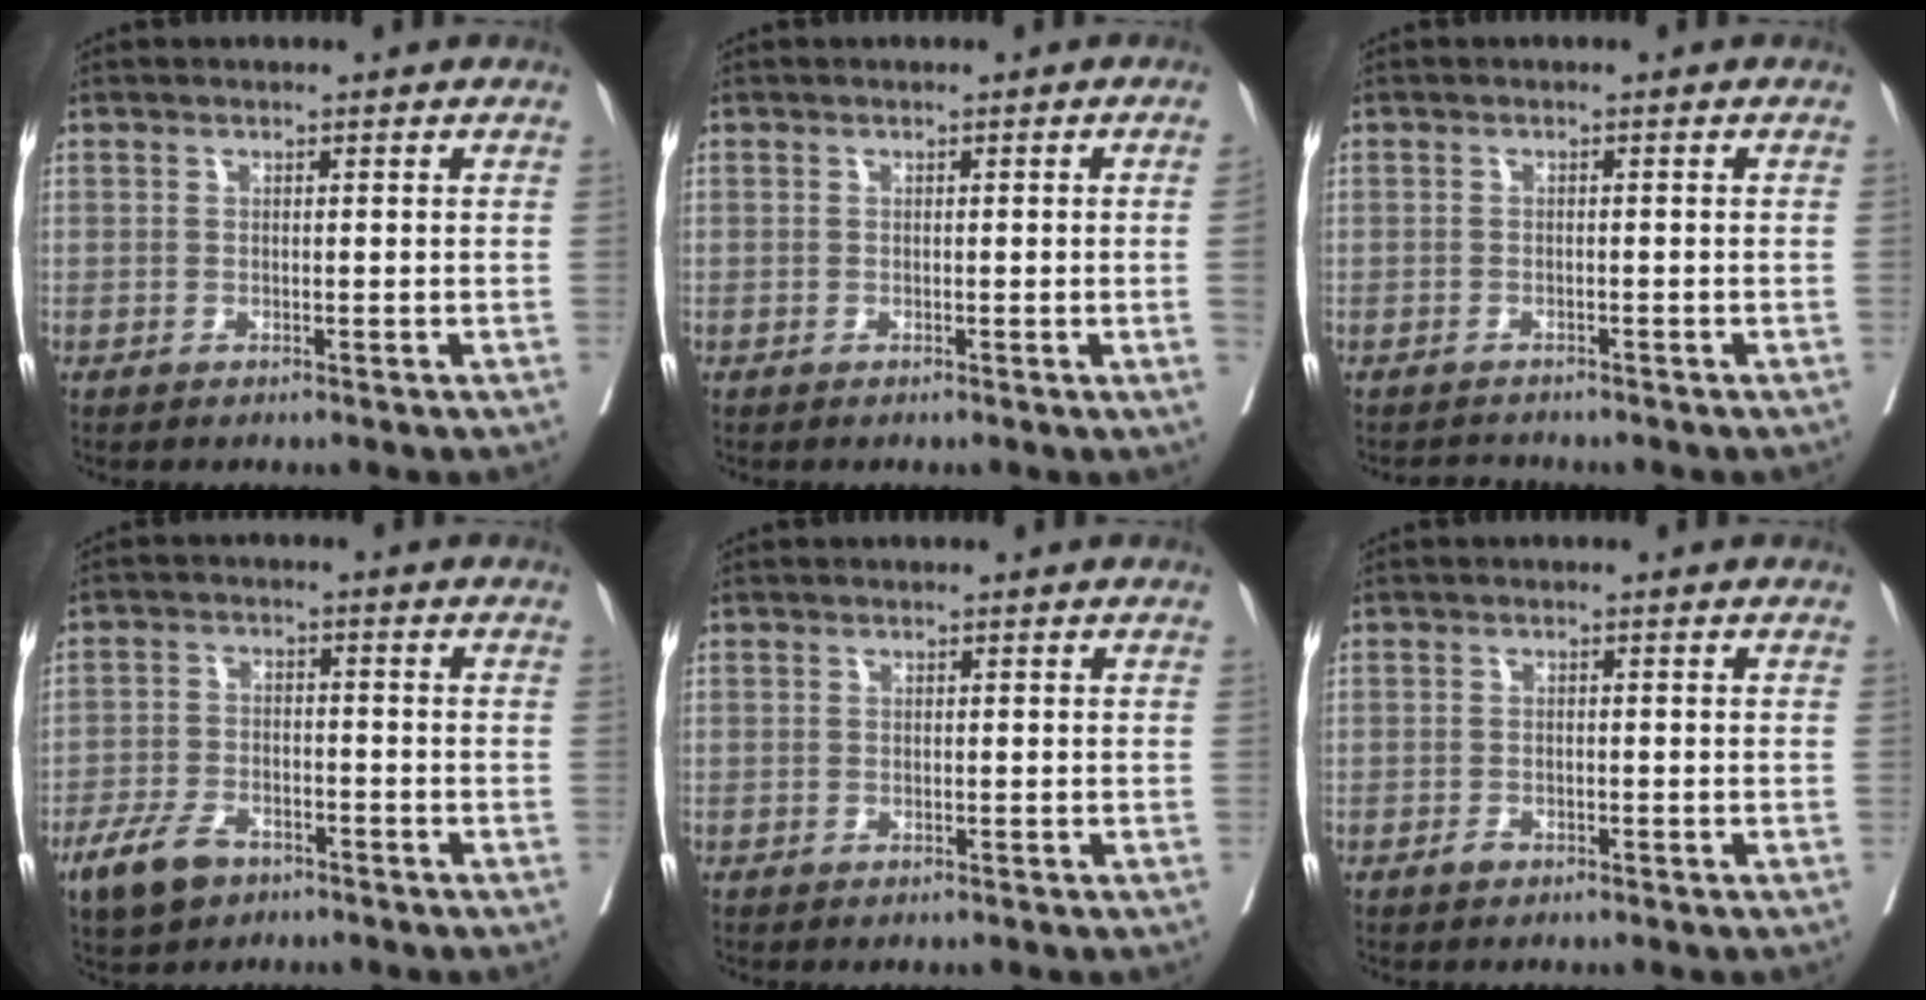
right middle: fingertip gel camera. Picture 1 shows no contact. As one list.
[{"total": 1.6, "force": [-0.2, -0.7, 1.4], "torque": [-0.020, -0.002, 0.000]}, {"total": 1.7, "force": [-1.7, 0.4, -0.2], "torque": [0.002, -0.008, -0.026]}, {"total": 6.7, "force": [-4.4, 3.5, 3.5], "torque": [-0.075, -0.002, -0.078]}, {"total": 0.0}, {"total": 1.1, "force": [-0.8, 0.6, 0.4], "torque": [-0.006, 0.002, -0.012]}]